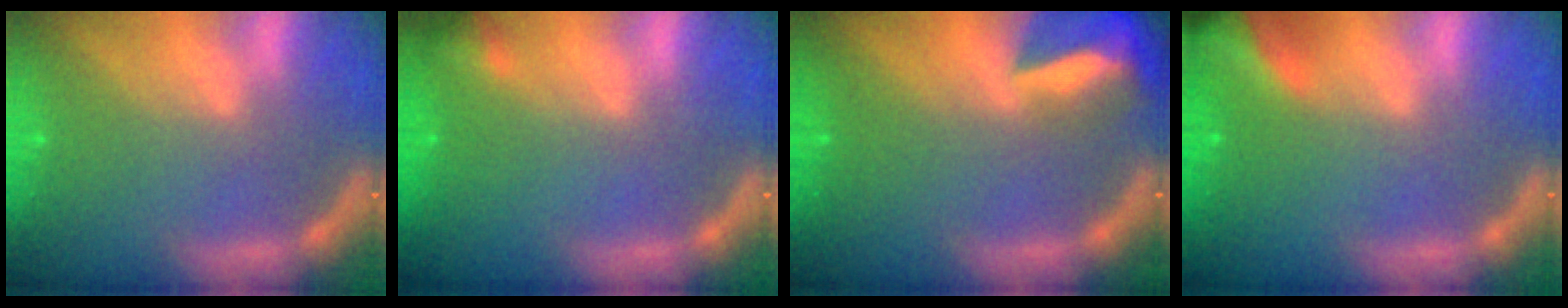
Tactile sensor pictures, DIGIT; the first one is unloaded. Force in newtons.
{"total": 1.4}
{"total": 7.9}
{"total": 7.4}